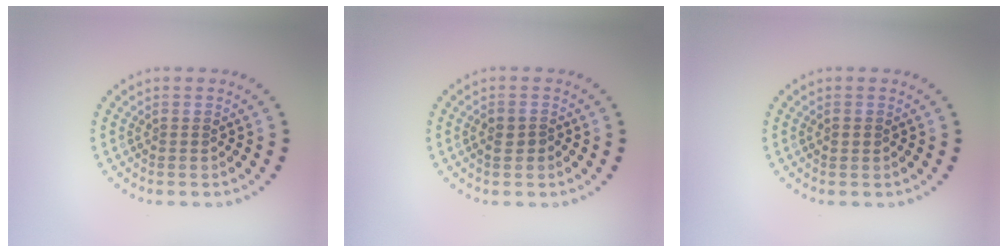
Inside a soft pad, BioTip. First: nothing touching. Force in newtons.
{"total": 1.5, "press": 1.4, "slide": 0.3}
{"total": 1.0, "press": 1.0, "slide": 0.0}